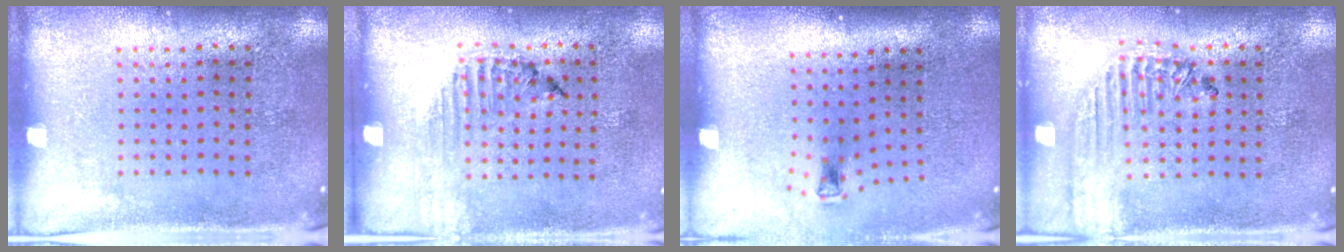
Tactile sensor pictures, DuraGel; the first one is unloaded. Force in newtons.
{"total": 1.2, "press": 1.2, "slide": 0.2}
{"total": 0.7, "press": 0.3, "slide": 0.6}
{"total": 1.8, "press": 1.7, "slide": 0.6}